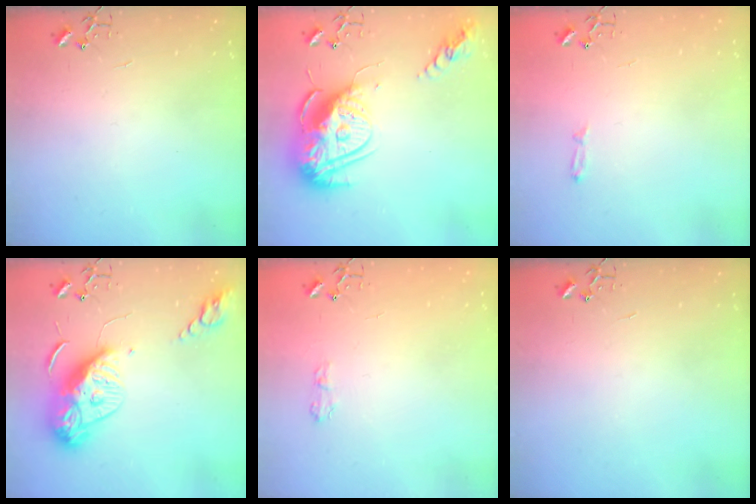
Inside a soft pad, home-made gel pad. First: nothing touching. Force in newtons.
{"total": 21.7, "press": 21.6, "slide": 2.0}
{"total": 3.0, "press": 2.9, "slide": 0.5}
{"total": 13.0, "press": 12.9, "slide": 1.1}
{"total": 4.1, "press": 4.1, "slide": 0.6}
{"total": 0.0}